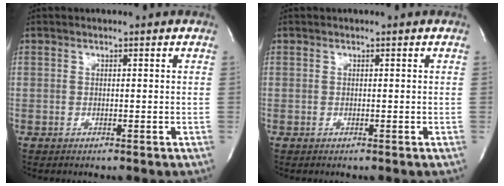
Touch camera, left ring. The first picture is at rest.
{"total": 0.0}